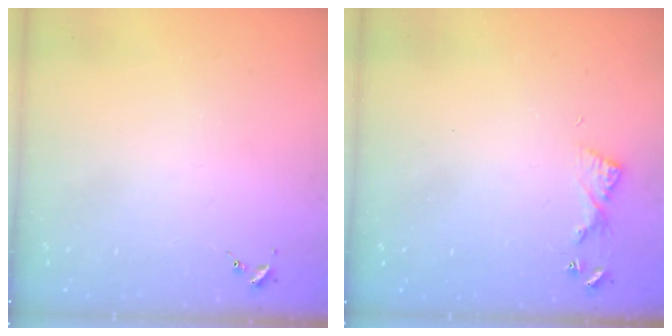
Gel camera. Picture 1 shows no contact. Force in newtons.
{"total": 4.8, "press": 4.7, "slide": 0.5}